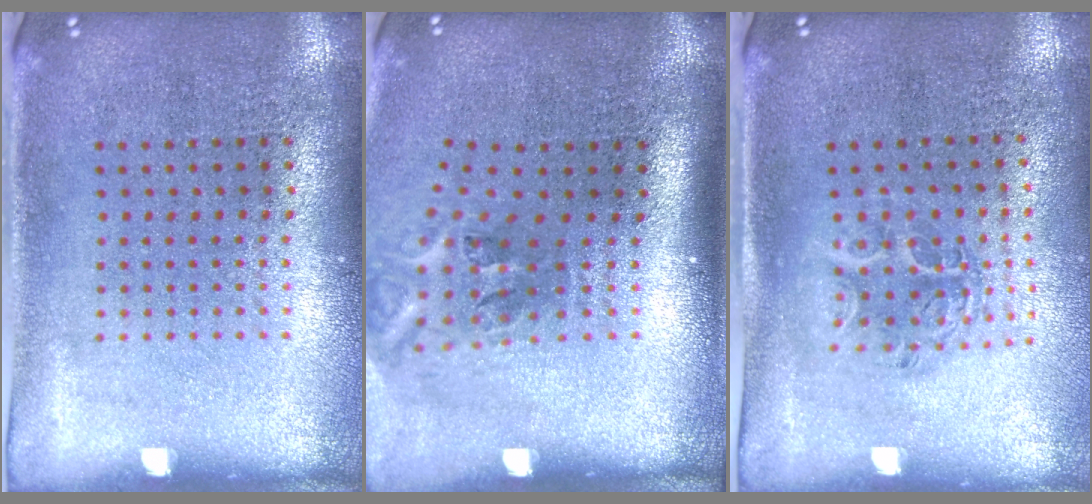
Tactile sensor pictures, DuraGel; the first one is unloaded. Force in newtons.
{"total": 2.3, "press": 1.3, "slide": 1.9}
{"total": 1.1, "press": 1.1, "slide": 0.2}